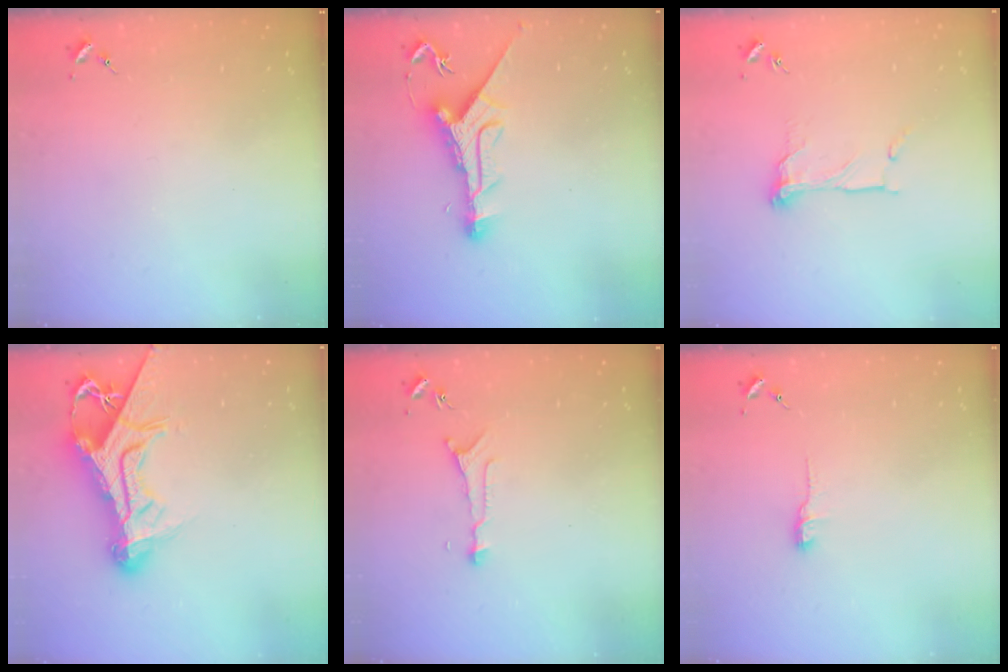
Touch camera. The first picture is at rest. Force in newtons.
{"total": 10.4, "press": 10.4, "slide": 0.8}
{"total": 9.4, "press": 9.4, "slide": 0.3}
{"total": 19.0, "press": 18.9, "slide": 1.9}
{"total": 5.6, "press": 5.6, "slide": 0.4}
{"total": 5.0, "press": 5.0, "slide": 0.5}